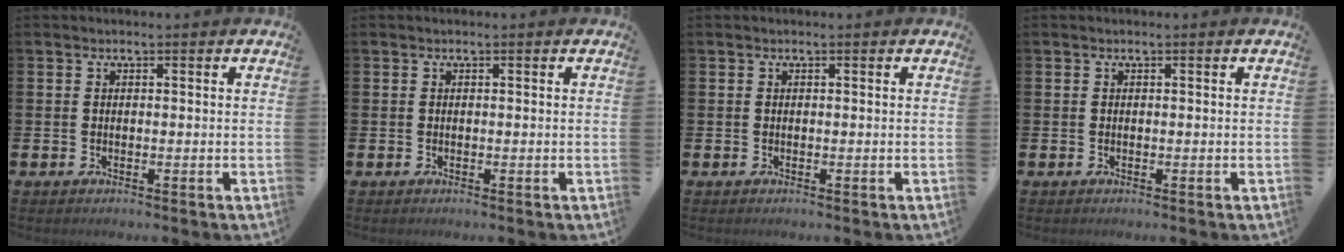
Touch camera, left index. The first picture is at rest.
{"total": 0.0}
{"total": 0.0}
{"total": 0.0}